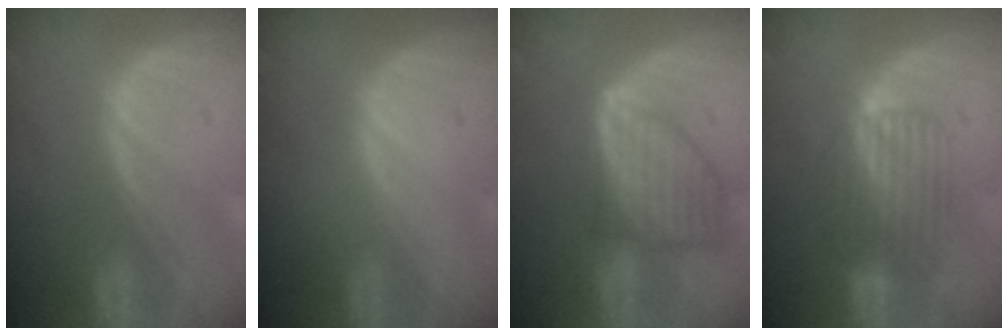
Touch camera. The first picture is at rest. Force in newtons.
{"total": 0.0}
{"total": 8.4, "press": 8.4, "slide": 0.3}
{"total": 6.3, "press": 6.2, "slide": 1.1}